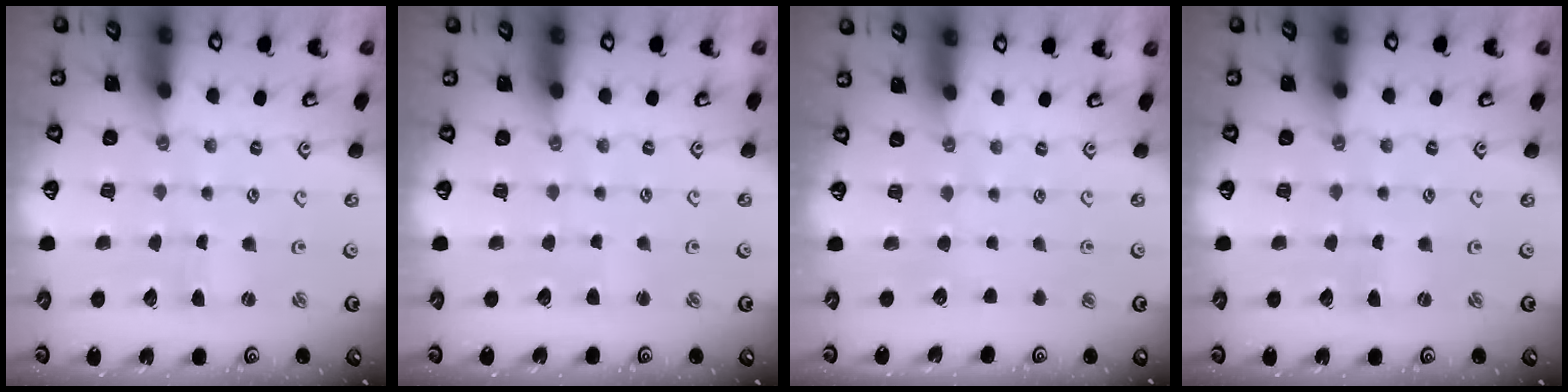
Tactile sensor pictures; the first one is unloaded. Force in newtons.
{"total": 1.4, "press": 1.3, "slide": 0.3}
{"total": 0.0}
{"total": 0.0}